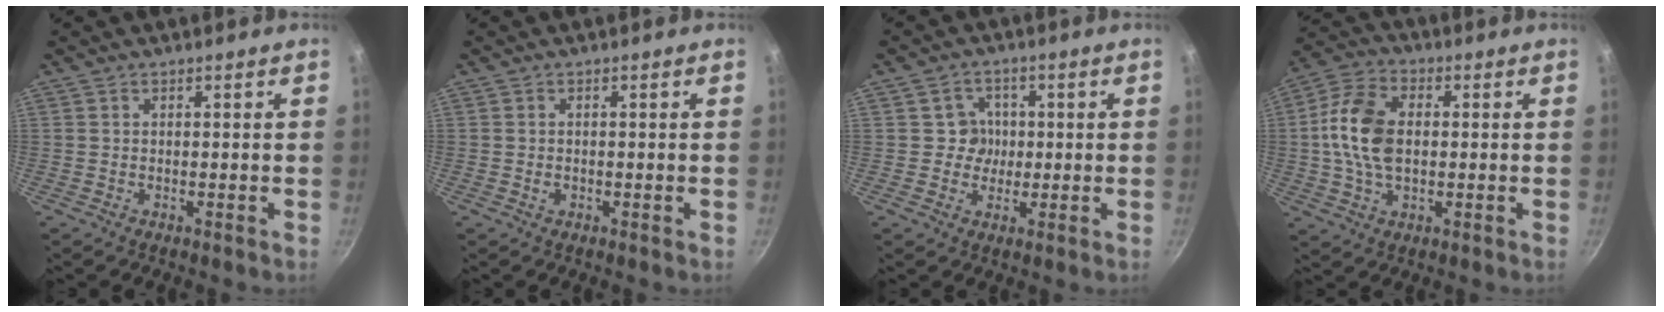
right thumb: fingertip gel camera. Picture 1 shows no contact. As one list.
[{"total": 0.7, "force": [-0.2, 0.3, 0.6], "torque": [-0.014, 0.002, -0.003]}, {"total": 4.6, "force": [0.3, 4.4, 1.2], "torque": [0.018, -0.001, -0.003]}, {"total": 12.6, "force": [0.5, 8.1, 9.6], "torque": [-0.173, 0.018, -0.003]}]